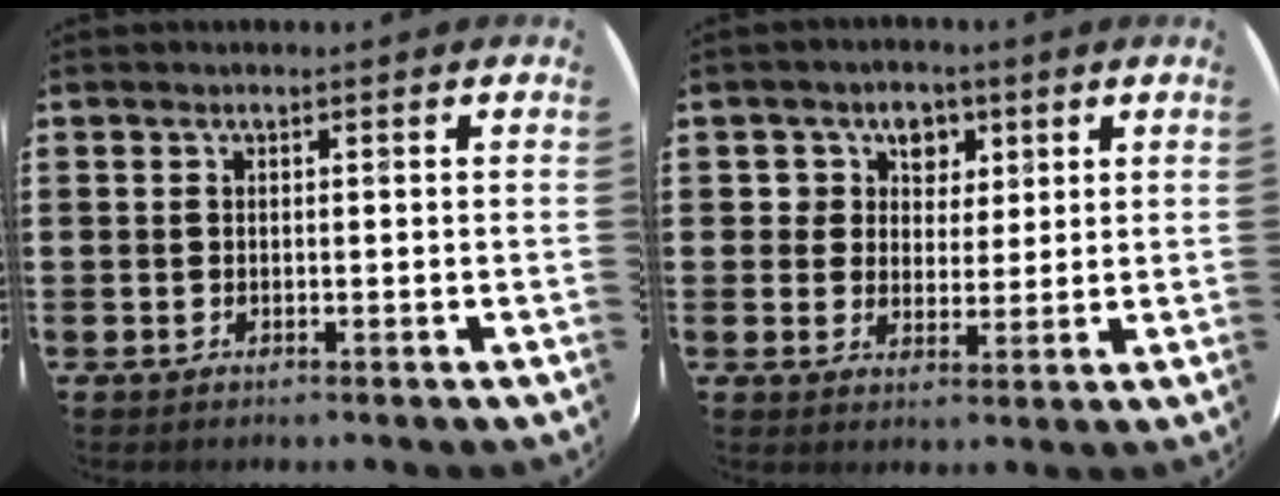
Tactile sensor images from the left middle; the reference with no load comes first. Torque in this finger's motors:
{"motor_torque": [0.18, -0.24, -0.03, -0.01]}